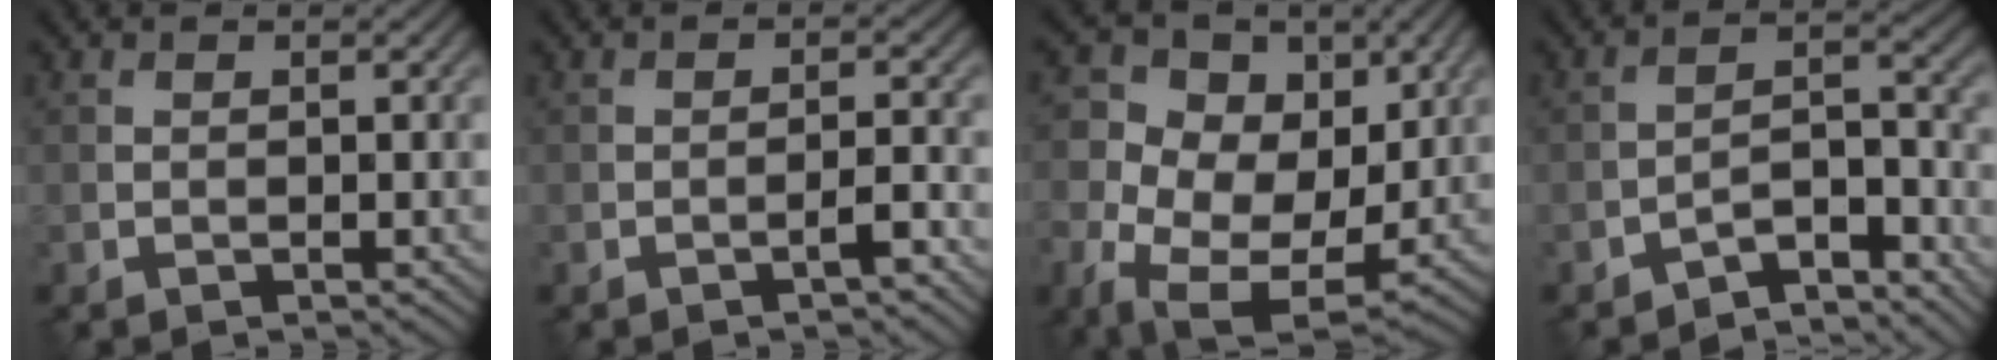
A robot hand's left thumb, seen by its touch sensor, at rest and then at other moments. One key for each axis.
{"total": 1.9, "fx": -1.2, "fy": 0.2, "fz": 1.5, "tx": -0.024, "ty": 0.009, "tz": -0.023}
{"total": 14.5, "fx": -0.2, "fy": 10.9, "fz": 9.5, "tx": -0.206, "ty": -0.021, "tz": 0.010}
{"total": 5.7, "fx": -4.8, "fy": 1.4, "fz": 2.8, "tx": -0.043, "ty": 0.012, "tz": -0.093}